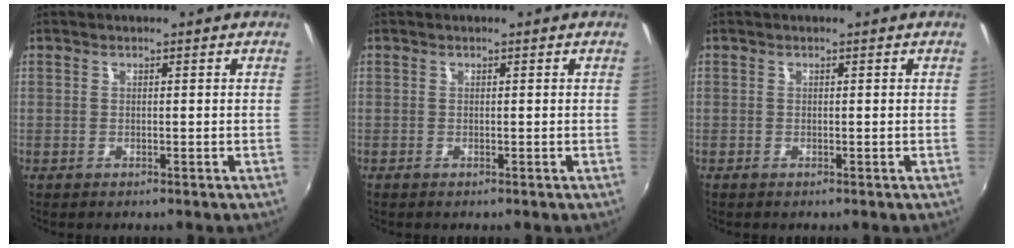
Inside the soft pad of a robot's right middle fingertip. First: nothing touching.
{"total": 0.0}
{"total": 0.0}